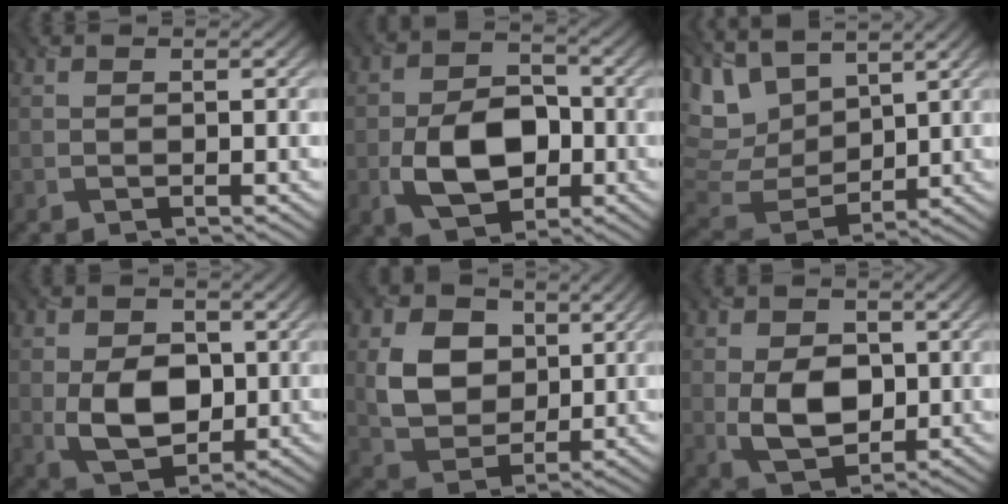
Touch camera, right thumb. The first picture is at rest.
{"total": 8.9, "force": [-2.3, 5.9, 6.3], "torque": [-0.117, -0.006, -0.042]}
{"total": 11.7, "force": [6.5, 6.5, 7.2], "torque": [-0.219, 0.023, 0.122]}
{"total": 7.8, "force": [-0.3, 5.4, 5.6], "torque": [-0.112, -0.011, -0.006]}
{"total": 8.5, "force": [2.4, 6.5, 4.9], "torque": [-0.115, -0.006, 0.038]}
{"total": 6.9, "force": [0.0, 4.8, 5.0], "torque": [-0.101, -0.008, -0.001]}